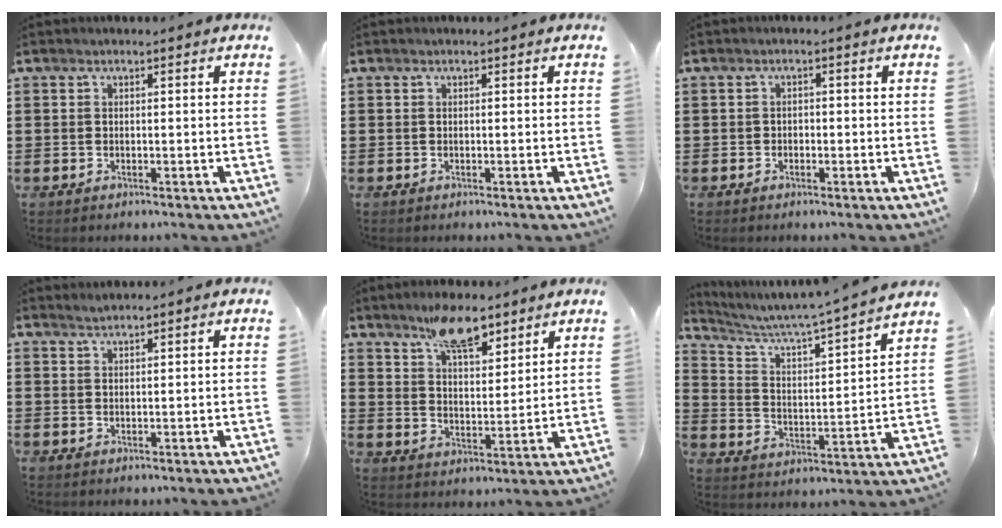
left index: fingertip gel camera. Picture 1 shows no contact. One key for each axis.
{"total": 0.0}
{"total": 1.0, "fx": -0.7, "fy": 0.7, "fz": 0.2, "tx": -0.007, "ty": 0.001, "tz": -0.017}
{"total": 1.0, "fx": 1.0, "fy": -0.2, "fz": 0.1, "tx": -0.003, "ty": 0.000, "tz": 0.019}
{"total": 9.1, "fx": 6.9, "fy": 3.2, "fz": 5.1, "tx": -0.092, "ty": -0.017, "tz": 0.121}
{"total": 4.4, "fx": 4.0, "fy": -0.3, "fz": 1.9, "tx": -0.059, "ty": -0.040, "tz": 0.055}